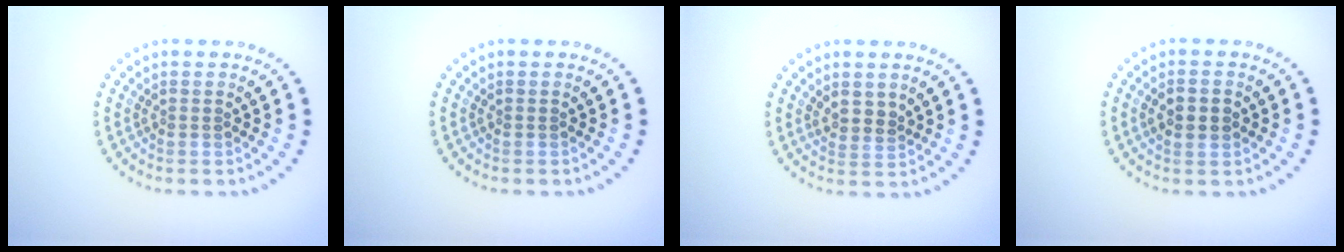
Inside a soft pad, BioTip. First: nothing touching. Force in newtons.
{"total": 0.0}
{"total": 1.3, "press": 1.1, "slide": 0.7}
{"total": 2.1, "press": 2.1, "slide": 0.1}